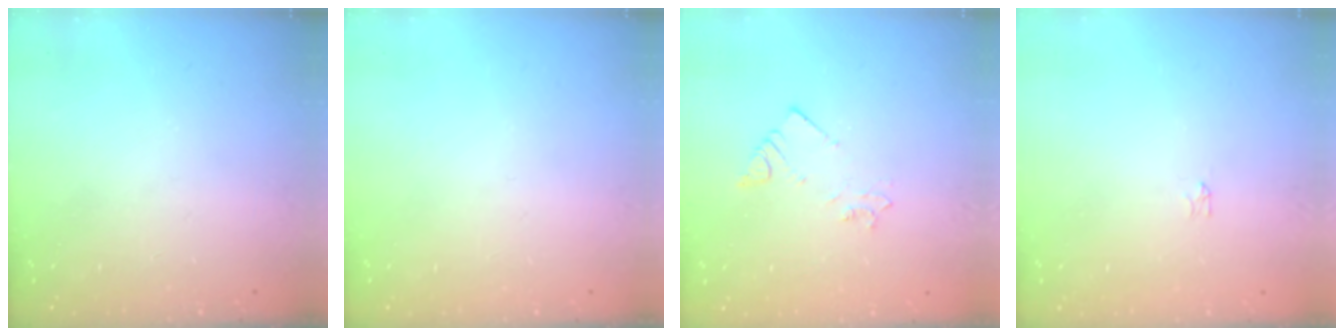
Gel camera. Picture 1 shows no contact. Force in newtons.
{"total": 0.0}
{"total": 2.7, "press": 2.7, "slide": 0.3}
{"total": 0.0}